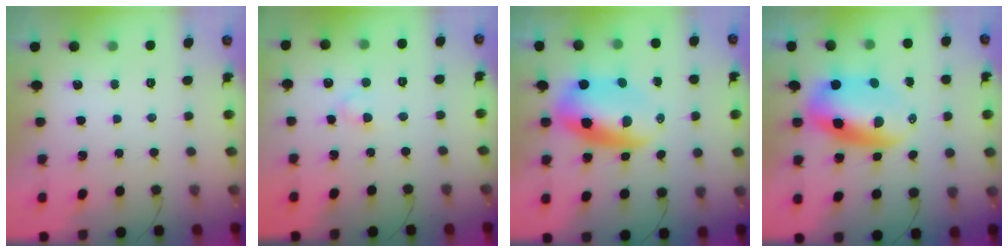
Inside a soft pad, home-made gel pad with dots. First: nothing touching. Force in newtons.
{"total": 2.0, "press": 1.7, "slide": 0.9}
{"total": 10.2, "press": 9.8, "slide": 2.5}
{"total": 10.1, "press": 9.8, "slide": 2.5}